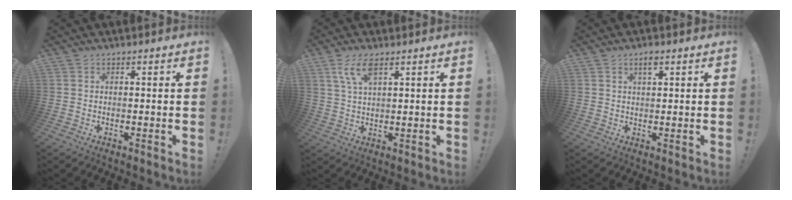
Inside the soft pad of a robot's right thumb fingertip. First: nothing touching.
{"total": 6.5, "force": [3.5, 2.2, 5.0], "torque": [-0.101, -0.004, 0.064]}
{"total": 2.6, "force": [1.5, 0.9, 2.0], "torque": [-0.035, 0.000, 0.023]}